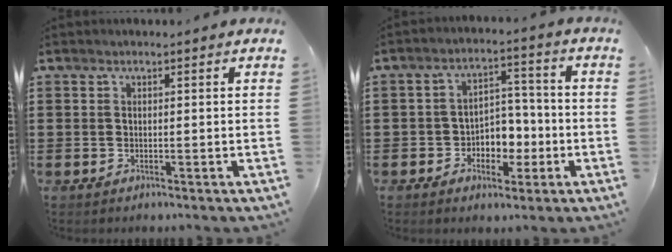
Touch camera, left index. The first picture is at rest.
{"total": 5.0, "force": [-1.8, 4.0, 2.4], "torque": [-0.045, 0.009, -0.037]}